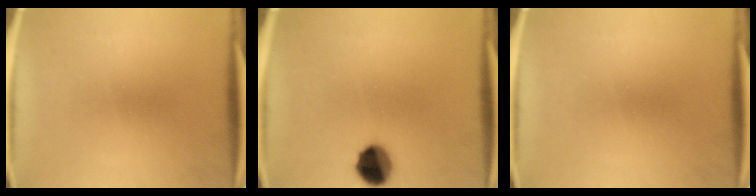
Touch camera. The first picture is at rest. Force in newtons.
{"total": 8.4}
{"total": 0.0}